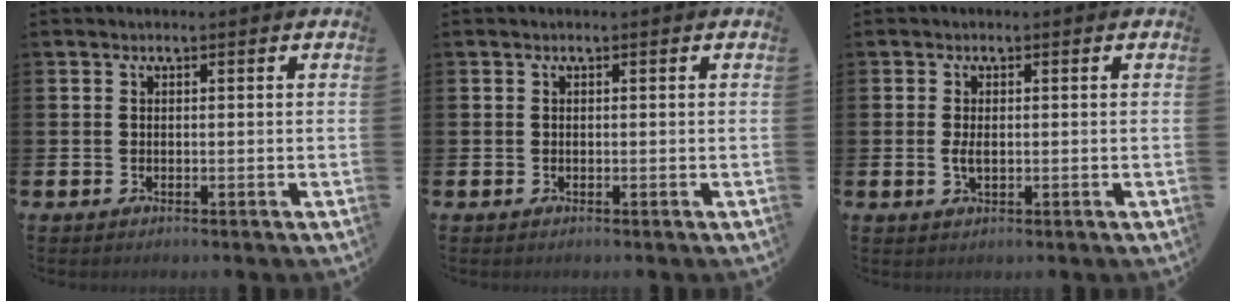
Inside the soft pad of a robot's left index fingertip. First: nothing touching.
{"total": 0.0}
{"total": 1.9, "force": [-0.1, 0.9, 1.6], "torque": [-0.025, 0.000, -0.004]}